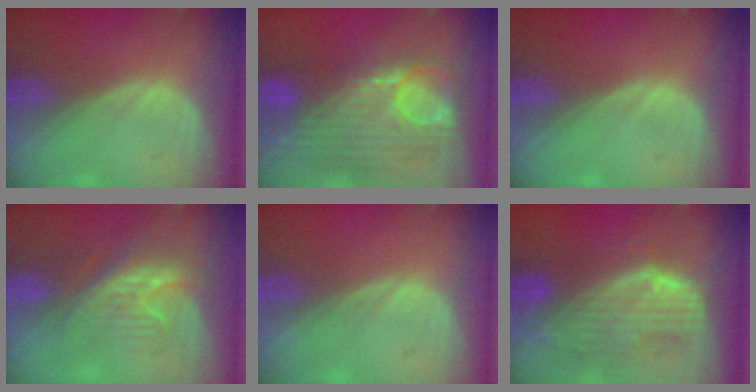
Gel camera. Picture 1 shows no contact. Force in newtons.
{"total": 12.5, "press": 10.6, "slide": 6.7}
{"total": 0.0}
{"total": 7.8, "press": 7.2, "slide": 3.1}
{"total": 0.0}
{"total": 10.6, "press": 9.1, "slide": 5.4}